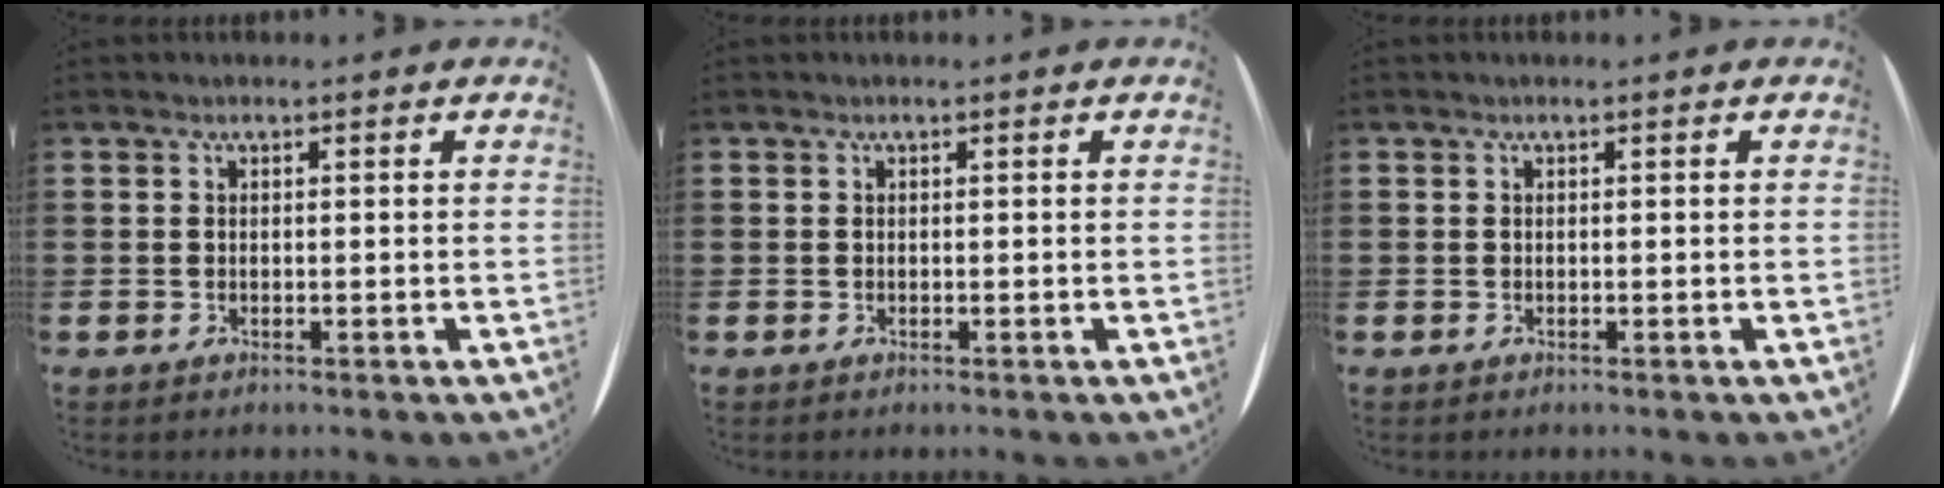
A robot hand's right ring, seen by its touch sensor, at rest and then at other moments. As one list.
[{"total": 0.0}, {"total": 0.0}]